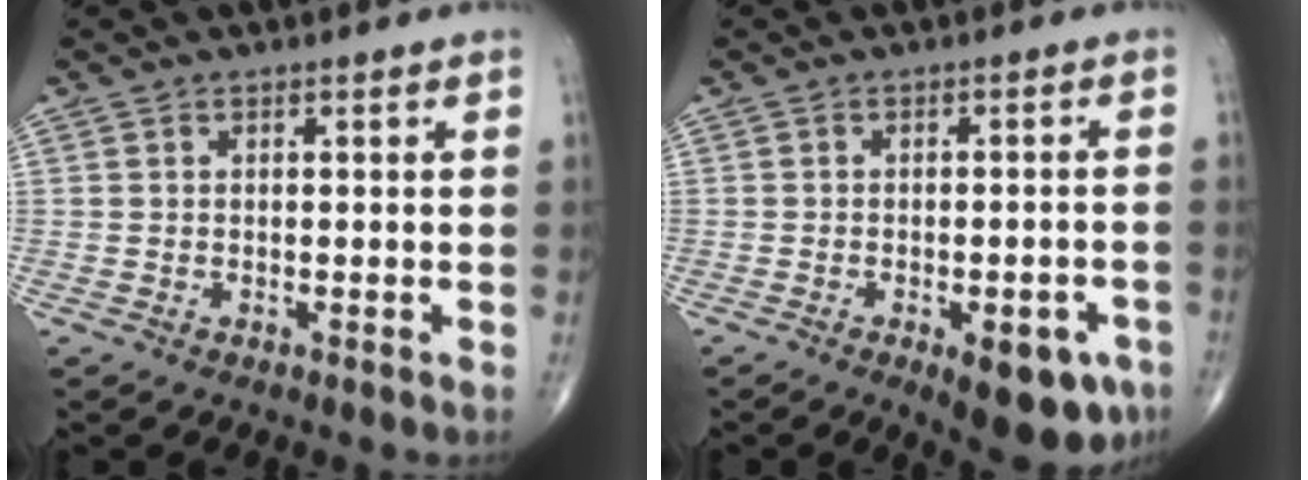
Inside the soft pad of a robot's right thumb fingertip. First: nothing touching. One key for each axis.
{"total": 10.3, "fx": -5.1, "fy": 4.2, "fz": 7.9, "tx": -0.077, "ty": 0.017, "tz": -0.058}